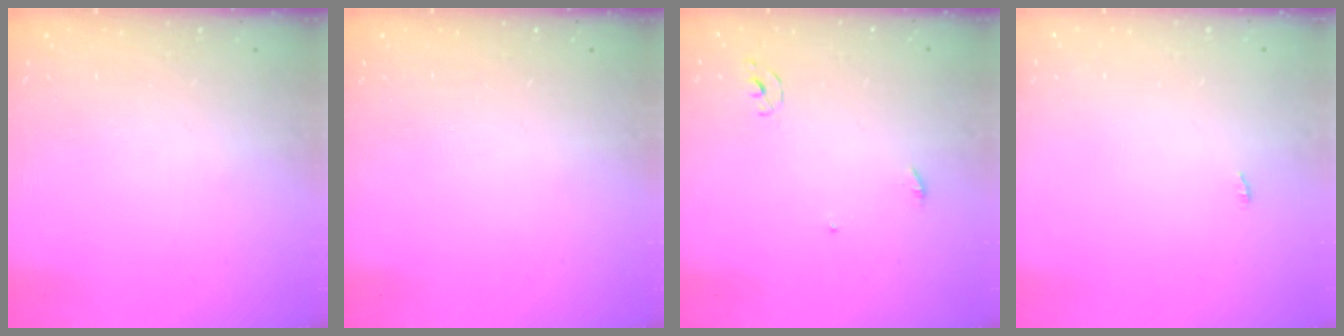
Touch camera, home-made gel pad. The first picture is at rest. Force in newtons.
{"total": 0.0}
{"total": 2.3, "press": 2.3, "slide": 0.1}
{"total": 6.7, "press": 1.4, "slide": 6.6}